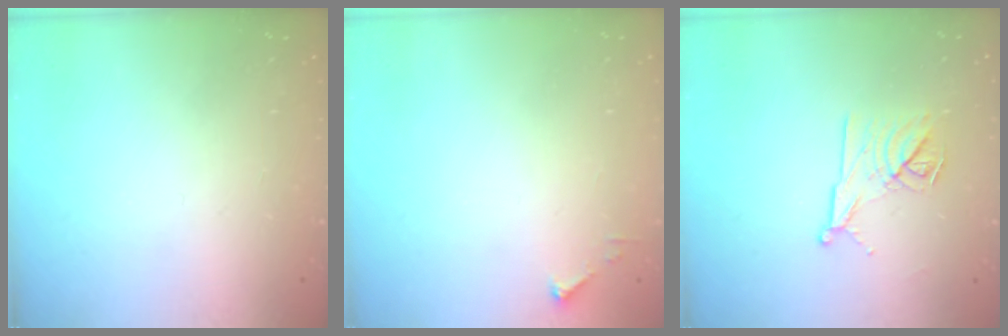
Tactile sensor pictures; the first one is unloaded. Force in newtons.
{"total": 2.7, "press": 2.7, "slide": 0.3}
{"total": 11.3, "press": 11.3, "slide": 0.4}